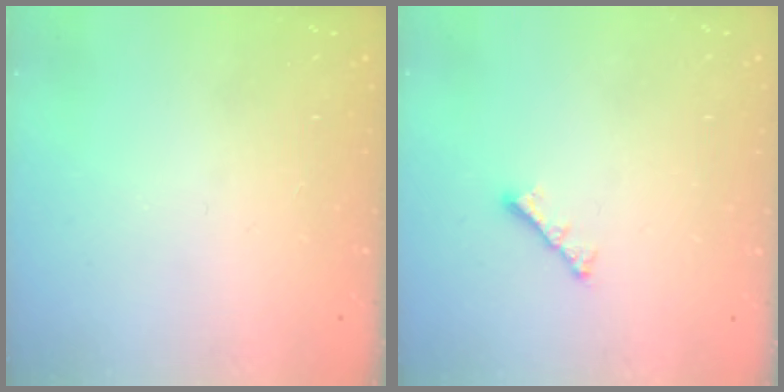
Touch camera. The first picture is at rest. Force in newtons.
{"total": 2.8, "press": 2.7, "slide": 0.6}